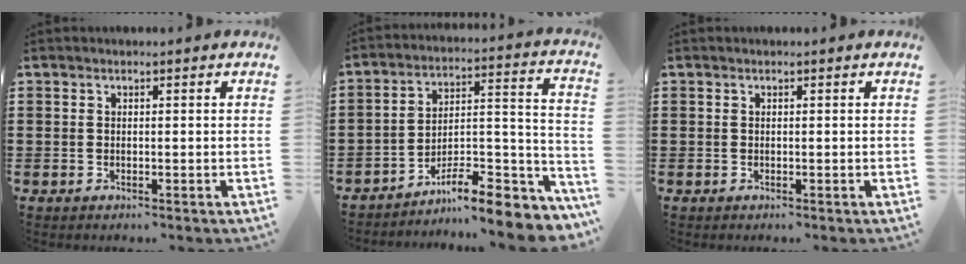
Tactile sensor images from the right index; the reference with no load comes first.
{"total": 8.4, "force": [-6.5, 2.3, 5.0], "torque": [-0.071, 0.012, -0.121]}
{"total": 0.0}